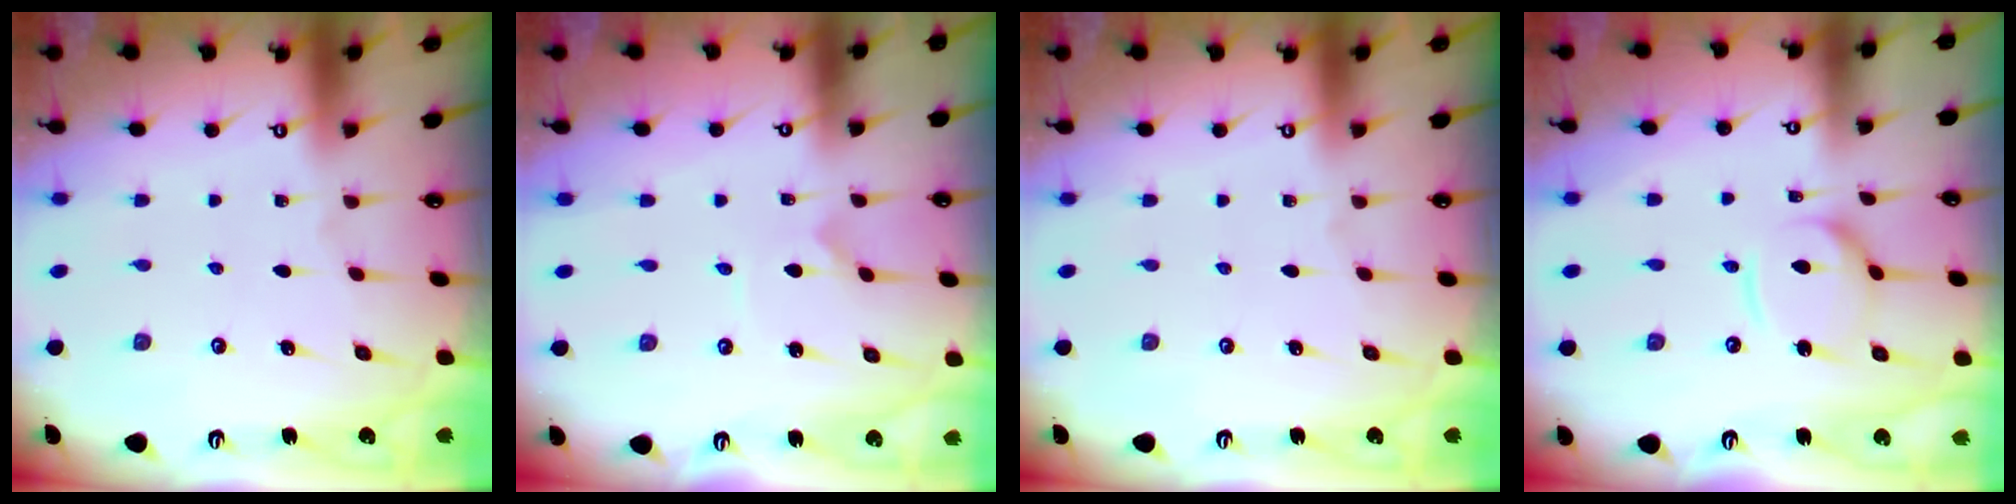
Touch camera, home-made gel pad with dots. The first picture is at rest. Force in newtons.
{"total": 0.0}
{"total": 0.0}
{"total": 9.3, "press": 9.2, "slide": 0.9}